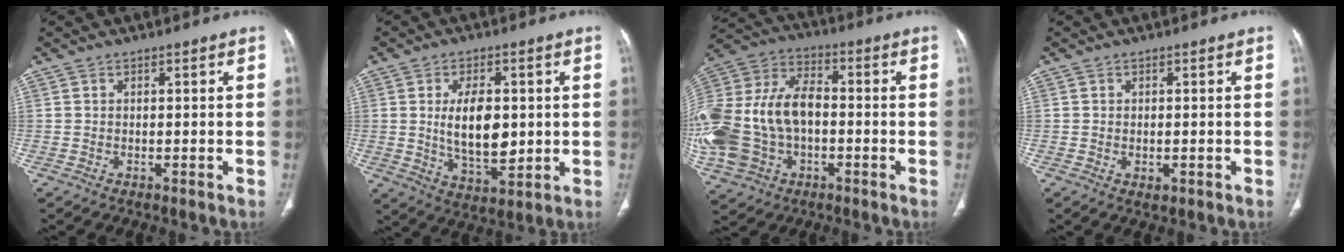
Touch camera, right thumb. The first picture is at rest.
{"total": 11.3, "force": [0.9, 6.0, 9.5], "torque": [-0.144, -0.017, 0.028]}
{"total": 23.7, "force": [-2.8, 16.2, 17.1], "torque": [-0.396, 0.026, -0.042]}
{"total": 1.5, "force": [-0.3, 0.9, 1.1], "torque": [-0.017, -0.001, 0.000]}